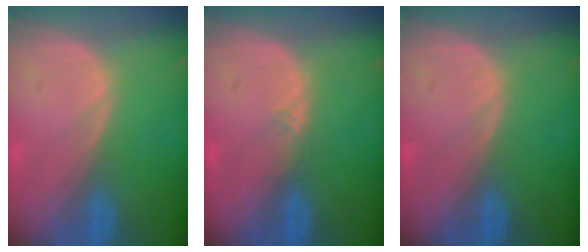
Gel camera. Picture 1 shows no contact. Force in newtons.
{"total": 0.8, "press": 0.7, "slide": 0.4}
{"total": 0.0}